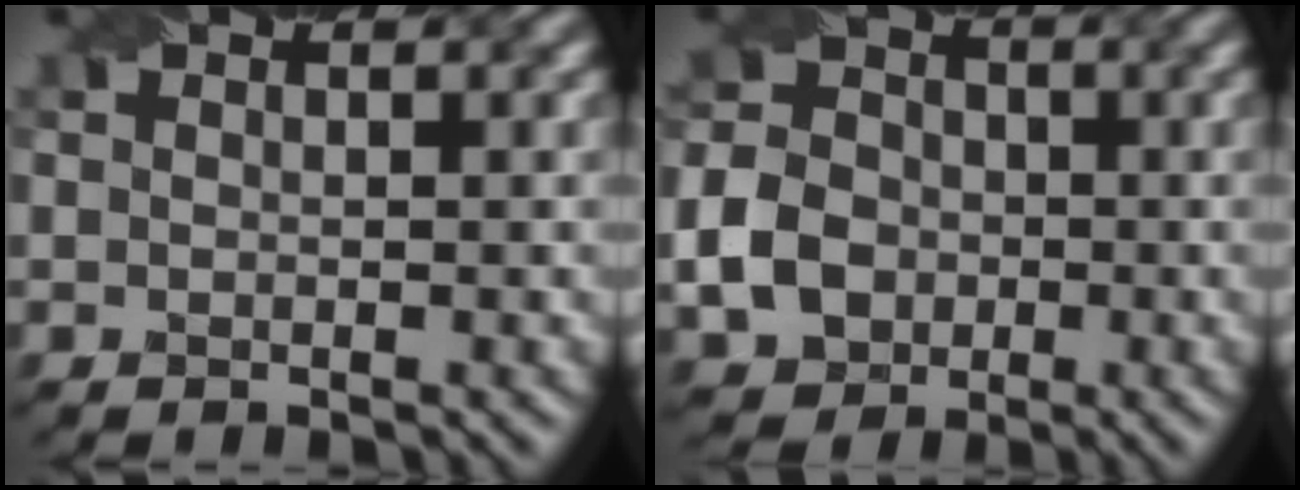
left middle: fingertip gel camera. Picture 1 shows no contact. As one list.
[{"total": 5.4, "force": [-1.6, 4.5, 2.3], "torque": [-0.045, 0.003, -0.037]}]